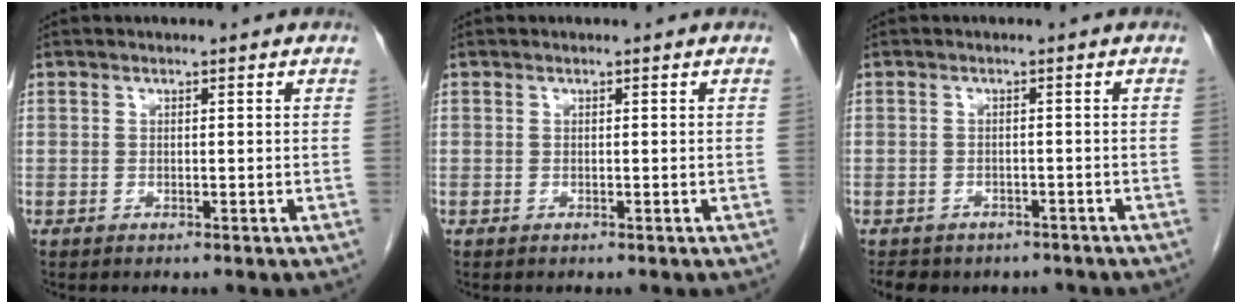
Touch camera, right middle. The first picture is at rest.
{"total": 0.0}
{"total": 7.1, "force": [-5.7, 3.8, 1.9], "torque": [-0.026, 0.007, -0.069]}